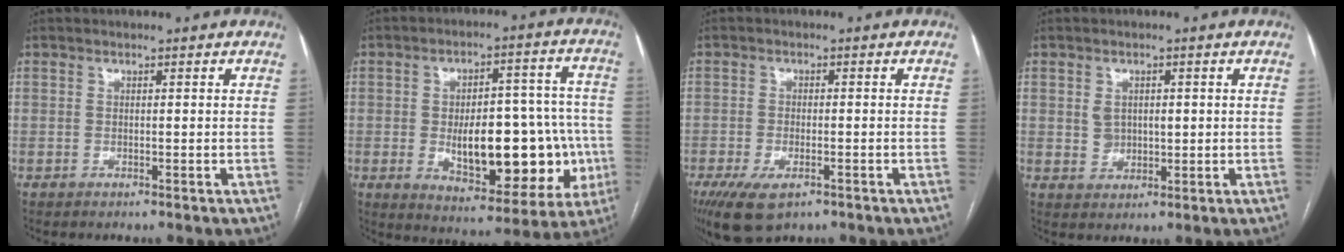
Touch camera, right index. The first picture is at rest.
{"total": 19.3, "force": [-3.6, 8.5, 16.9], "torque": [-0.210, 0.030, -0.027]}
{"total": 7.5, "force": [-4.4, 3.3, 5.1], "torque": [-0.094, -0.015, -0.072]}
{"total": 3.5, "force": [0.6, 2.8, 2.0], "torque": [-0.034, 0.007, 0.018]}